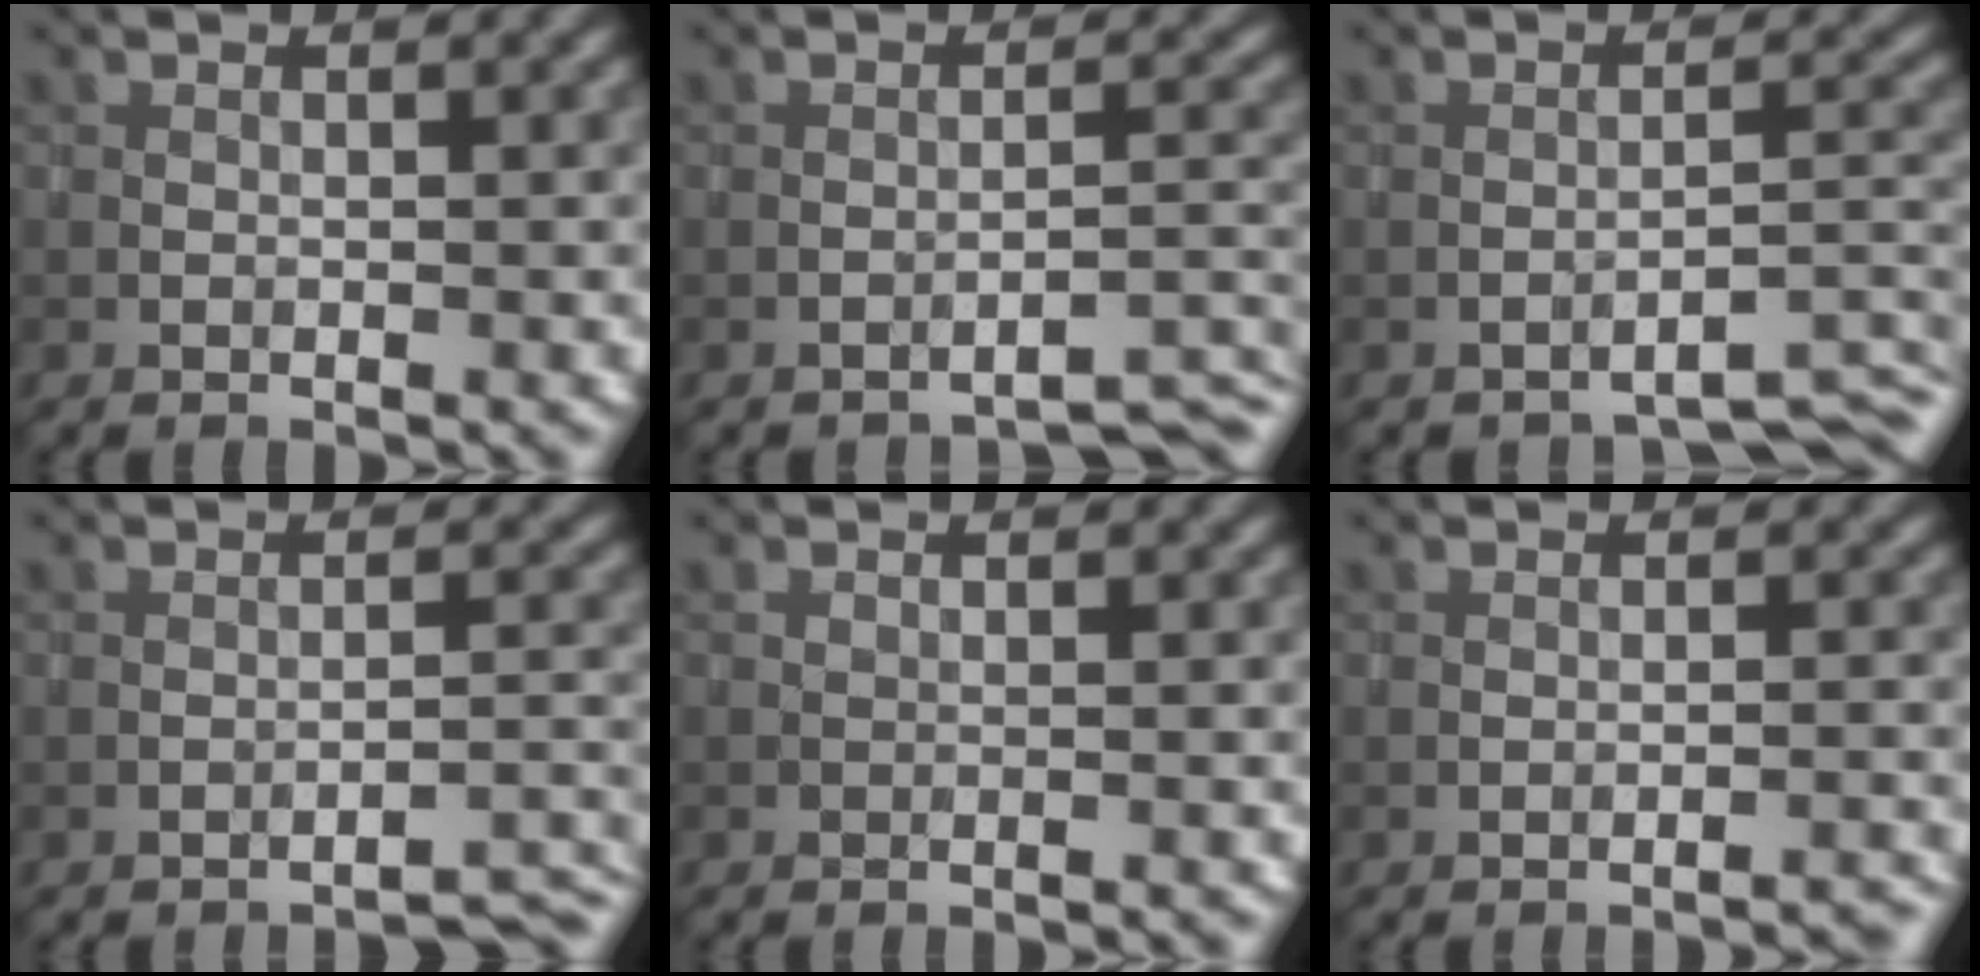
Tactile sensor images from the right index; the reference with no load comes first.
{"total": 3.7, "force": [-3.4, 0.1, 1.3], "torque": [-0.014, 0.005, -0.051]}
{"total": 4.4, "force": [-4.0, 0.3, 1.7], "torque": [-0.021, 0.000, -0.052]}
{"total": 2.9, "force": [-2.6, 0.1, 1.3], "torque": [-0.008, 0.010, -0.040]}
{"total": 0.8, "force": [-0.7, -0.2, 0.1], "torque": [0.001, 0.001, -0.008]}
{"total": 2.3, "force": [-2.2, 0.2, 0.6], "torque": [-0.003, 0.015, -0.028]}